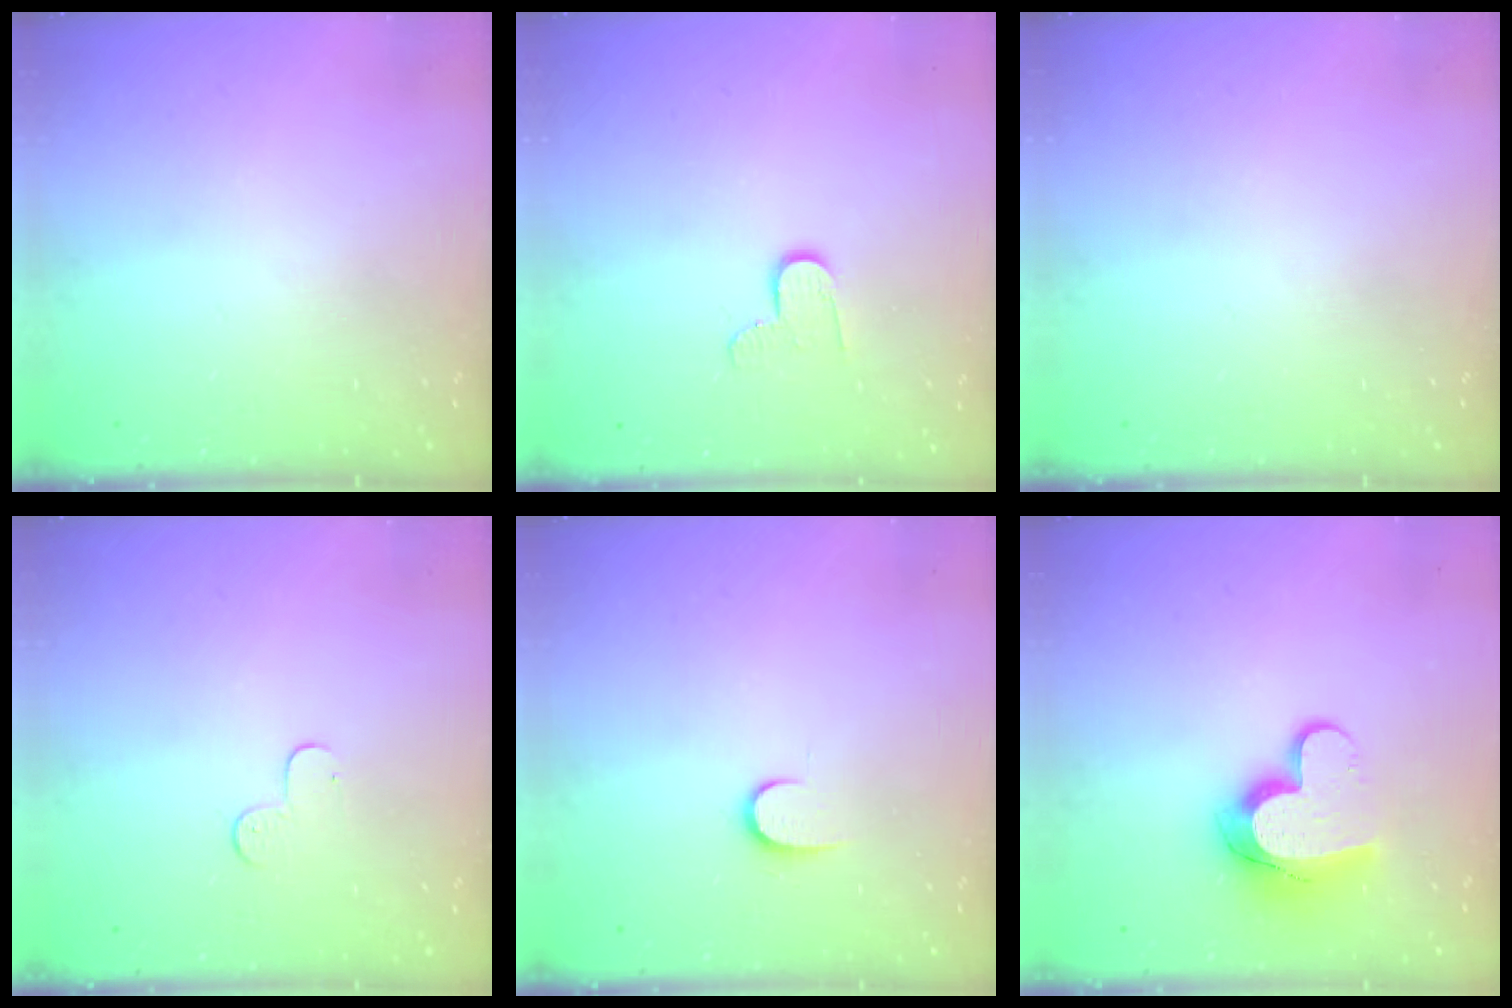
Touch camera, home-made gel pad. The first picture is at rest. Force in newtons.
{"total": 5.7, "press": 5.7, "slide": 0.4}
{"total": 0.0}
{"total": 4.6, "press": 4.6, "slide": 0.4}
{"total": 6.1, "press": 6.1, "slide": 0.6}
{"total": 12.2, "press": 12.2, "slide": 0.9}